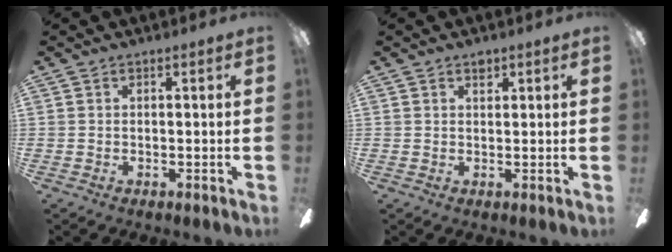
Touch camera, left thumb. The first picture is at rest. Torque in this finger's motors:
{"motor_torque": [0.14, -0.04, 0.60, -0.33, 0.00]}